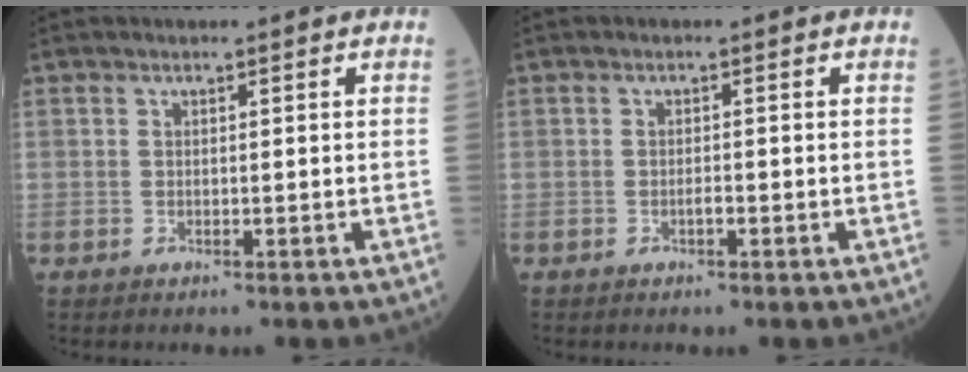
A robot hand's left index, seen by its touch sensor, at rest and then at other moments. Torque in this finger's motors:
{"motor_torque": [0.27, 0.13, -0.01, 0.00]}